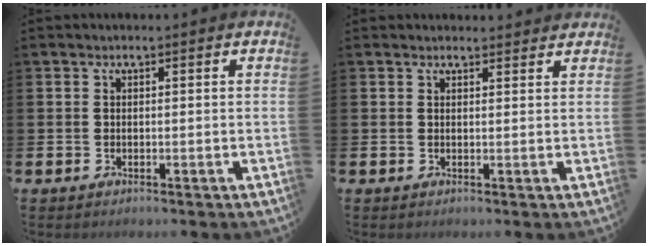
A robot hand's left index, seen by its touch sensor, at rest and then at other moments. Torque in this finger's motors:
{"motor_torque": [0.45, -1.68, 0.10, 0.02]}